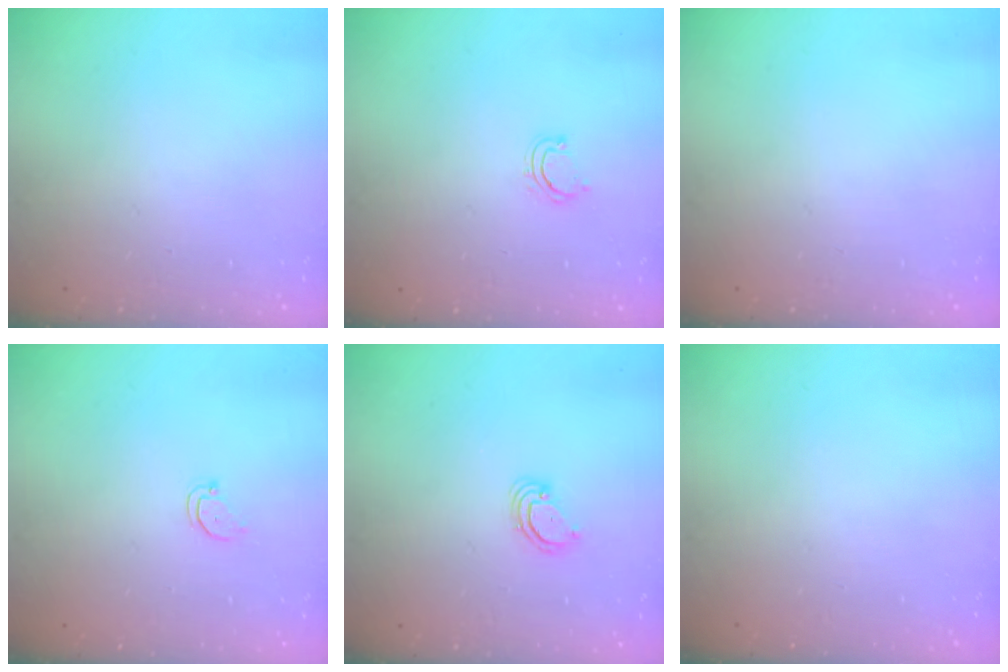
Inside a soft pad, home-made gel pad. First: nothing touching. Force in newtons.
{"total": 4.1, "press": 4.0, "slide": 1.0}
{"total": 0.0}
{"total": 2.4, "press": 2.4, "slide": 0.2}
{"total": 3.8, "press": 3.8, "slide": 0.3}
{"total": 0.0}